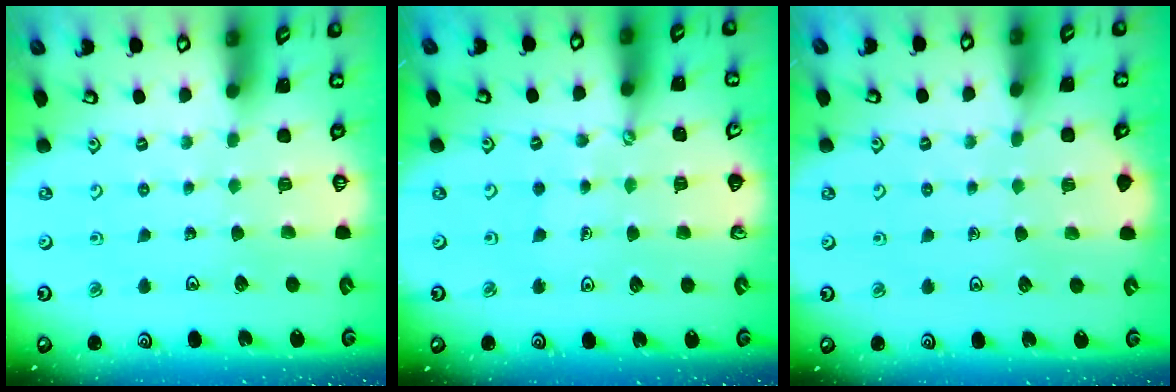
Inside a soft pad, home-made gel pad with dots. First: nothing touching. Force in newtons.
{"total": 0.7, "press": 0.7, "slide": 0.0}
{"total": 3.3, "press": 3.3, "slide": 0.4}